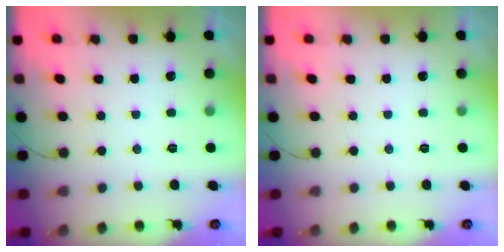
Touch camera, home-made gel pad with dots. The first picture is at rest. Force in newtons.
{"total": 0.0}